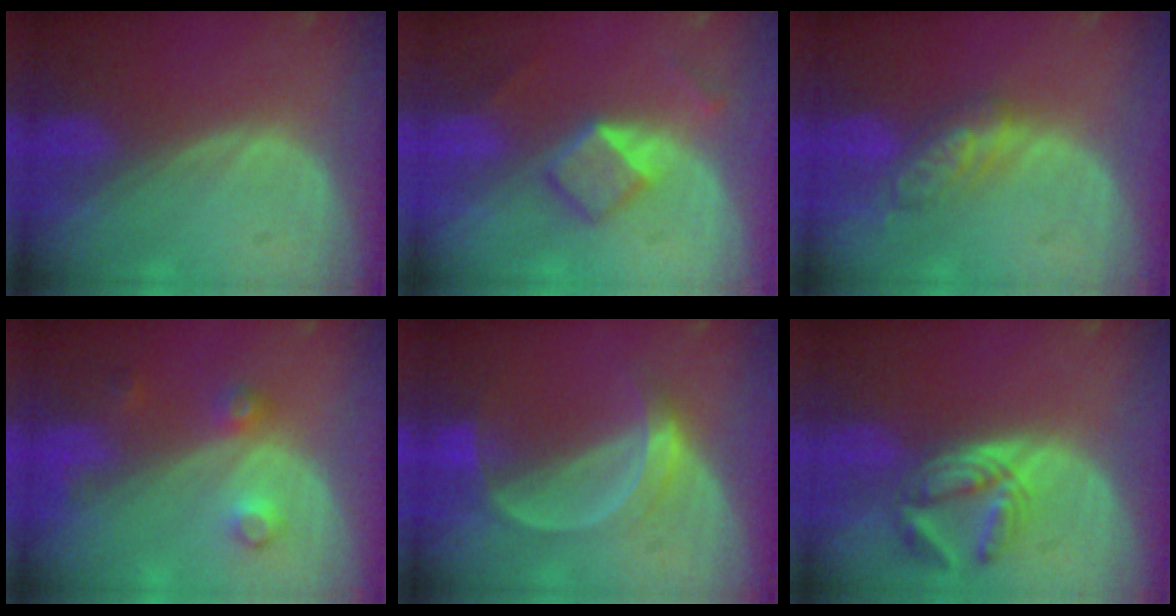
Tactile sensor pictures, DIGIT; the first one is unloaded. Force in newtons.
{"total": 5.2, "press": 4.5, "slide": 2.7}
{"total": 5.2, "press": 5.1, "slide": 0.8}
{"total": 3.5, "press": 3.2, "slide": 1.4}
{"total": 5.3, "press": 4.7, "slide": 2.3}
{"total": 5.5, "press": 5.3, "slide": 1.4}